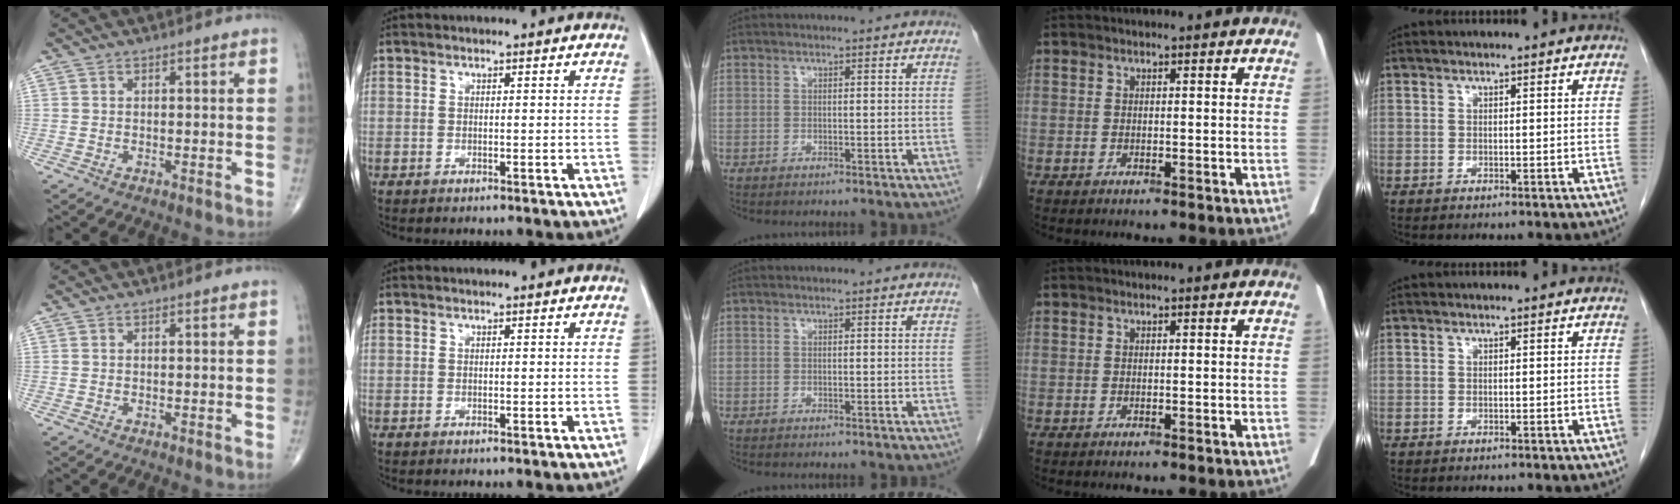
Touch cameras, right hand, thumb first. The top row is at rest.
{}